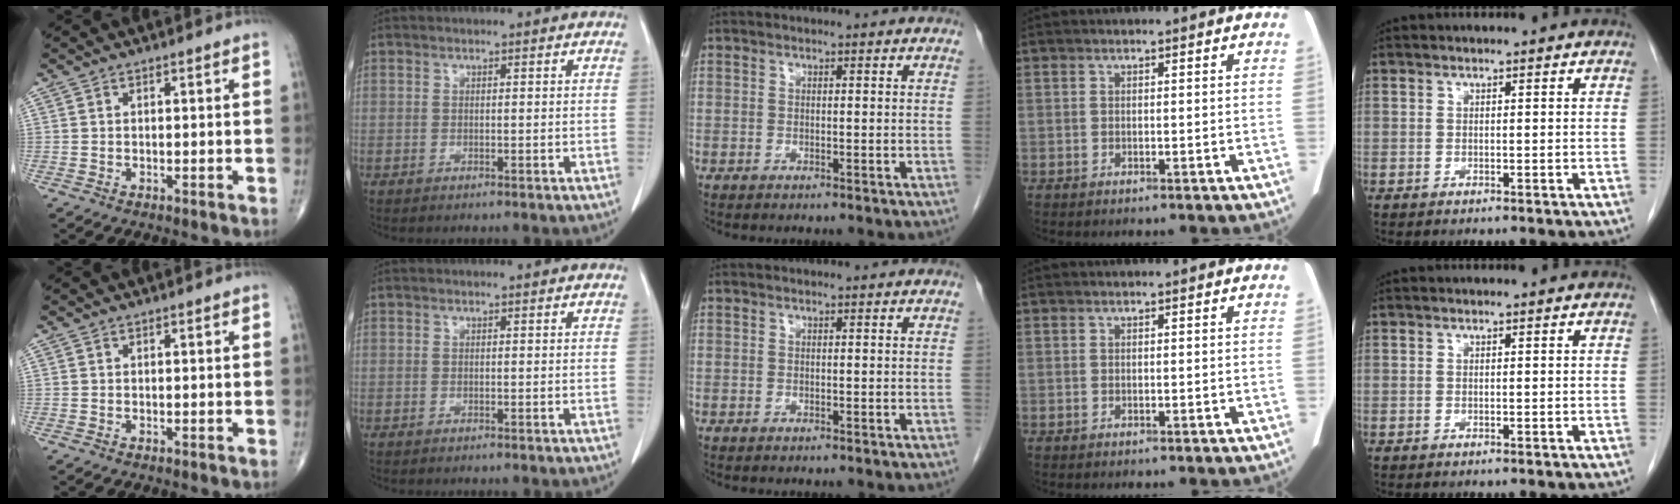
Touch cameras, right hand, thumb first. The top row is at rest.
{}